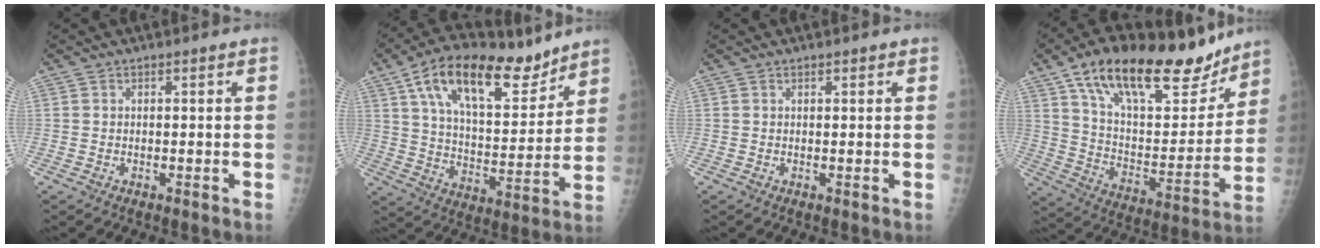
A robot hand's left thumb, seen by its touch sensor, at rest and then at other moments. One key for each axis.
{"total": 20.7, "fx": 12.9, "fy": 9.3, "fz": 13.3, "tx": -0.189, "ty": -0.045, "tz": 0.224}
{"total": 0.6, "fx": 0.5, "fy": 0.3, "fz": 0.4, "tx": -0.005, "ty": -0.001, "tz": 0.004}
{"total": 26.9, "fx": 18.2, "fy": 10.8, "fz": 16.5, "tx": -0.224, "ty": -0.047, "tz": 0.300}